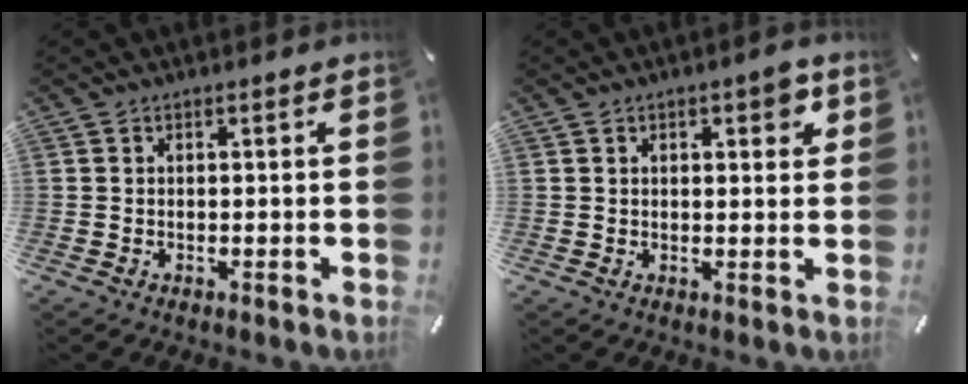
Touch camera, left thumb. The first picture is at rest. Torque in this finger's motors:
{"motor_torque": [0.15, -0.04, 0.01, 0.28, -0.08]}